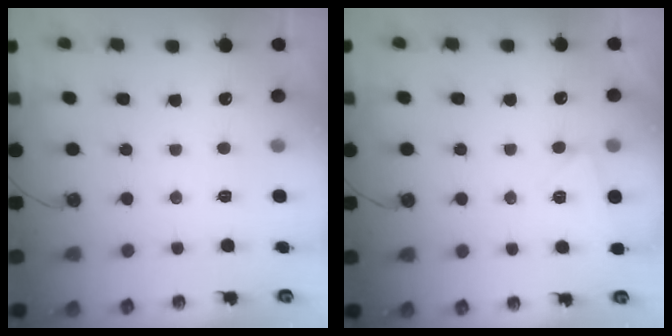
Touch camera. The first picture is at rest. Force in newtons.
{"total": 5.3, "press": 4.7, "slide": 2.3}